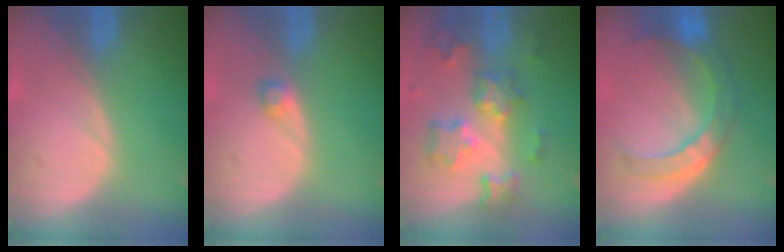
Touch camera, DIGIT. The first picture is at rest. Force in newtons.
{"total": 1.6, "press": 1.6, "slide": 0.3}
{"total": 8.9, "press": 7.9, "slide": 4.2}
{"total": 7.4, "press": 7.2, "slide": 1.8}